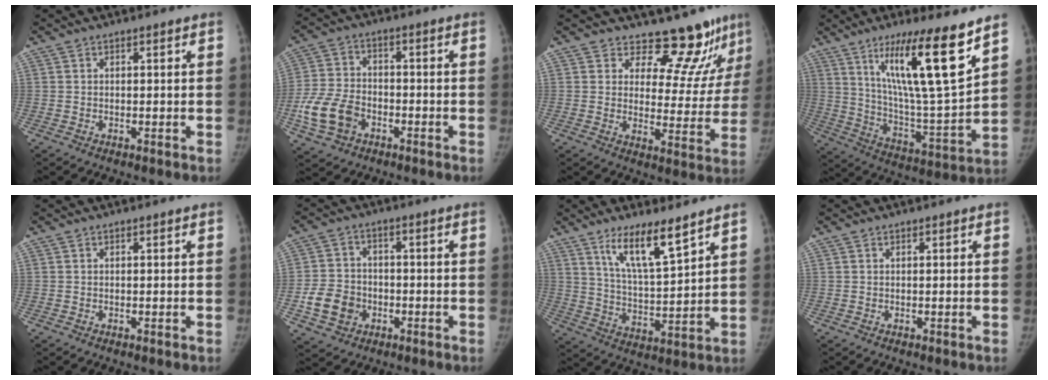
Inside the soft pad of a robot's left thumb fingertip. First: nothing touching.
{"total": 10.3, "force": [-4.1, 7.3, 6.0], "torque": [-0.120, 0.019, -0.079]}
{"total": 13.0, "force": [11.3, 5.0, 3.9], "torque": [-0.003, -0.096, 0.138]}
{"total": 20.9, "force": [12.0, 2.6, 16.9], "torque": [-0.259, -0.064, 0.210]}
{"total": 0.0}
{"total": 8.5, "force": [-2.8, 7.1, 3.6], "torque": [-0.049, 0.019, -0.048]}
{"total": 11.0, "force": [7.4, 2.0, 7.9], "torque": [-0.133, -0.055, 0.142]}
{"total": 0.0}